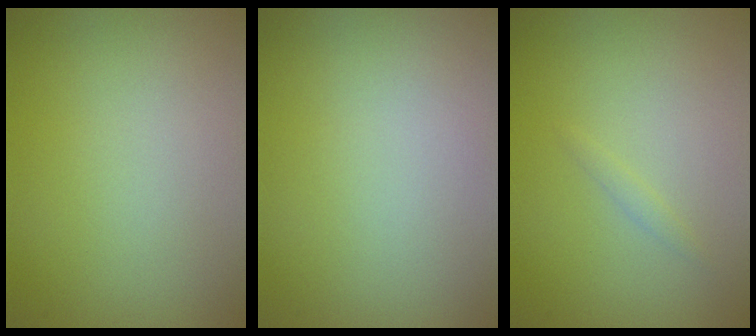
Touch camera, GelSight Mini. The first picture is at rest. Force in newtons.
{"total": 0.0}
{"total": 0.6, "press": 0.6, "slide": 0.0}